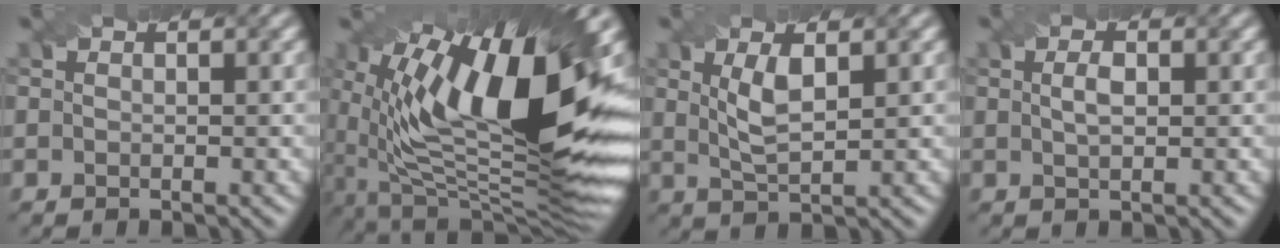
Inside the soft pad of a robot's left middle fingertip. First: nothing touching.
{"total": 16.4, "force": [3.4, 6.1, 14.8], "torque": [-0.249, -0.001, 0.051]}
{"total": 3.4, "force": [1.0, 1.2, 3.0], "torque": [-0.067, -0.002, 0.023]}
{"total": 1.7, "force": [0.3, 0.8, 1.5], "torque": [-0.033, 0.001, 0.007]}